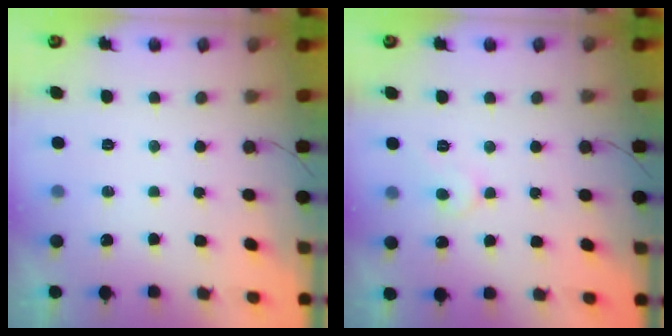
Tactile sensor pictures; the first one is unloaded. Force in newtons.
{"total": 5.3, "press": 5.3, "slide": 0.4}